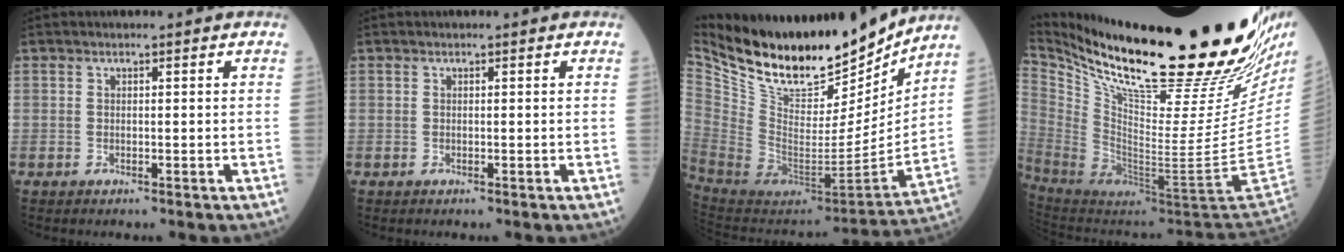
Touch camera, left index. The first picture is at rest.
{"total": 0.0}
{"total": 25.1, "force": [20.7, 8.1, 11.6], "torque": [-0.229, -0.033, 0.349]}
{"total": 35.6, "force": [25.6, 2.0, 24.7], "torque": [-0.355, -0.070, 0.395]}